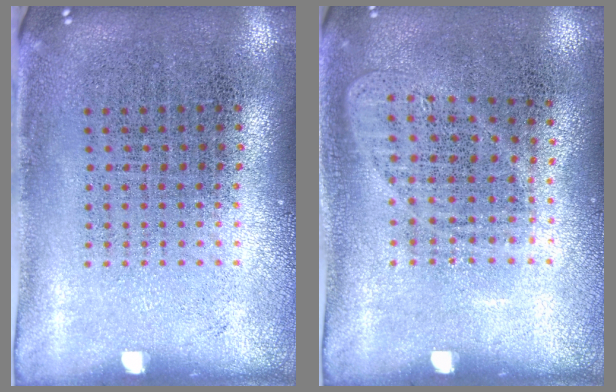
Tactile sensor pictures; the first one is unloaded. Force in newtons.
{"total": 0.9, "press": 0.9, "slide": 0.3}